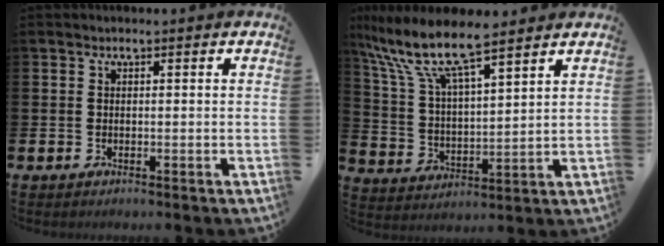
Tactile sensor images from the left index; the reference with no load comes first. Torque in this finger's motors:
{"motor_torque": [1.56, -0.58, 0.98, 0.21]}